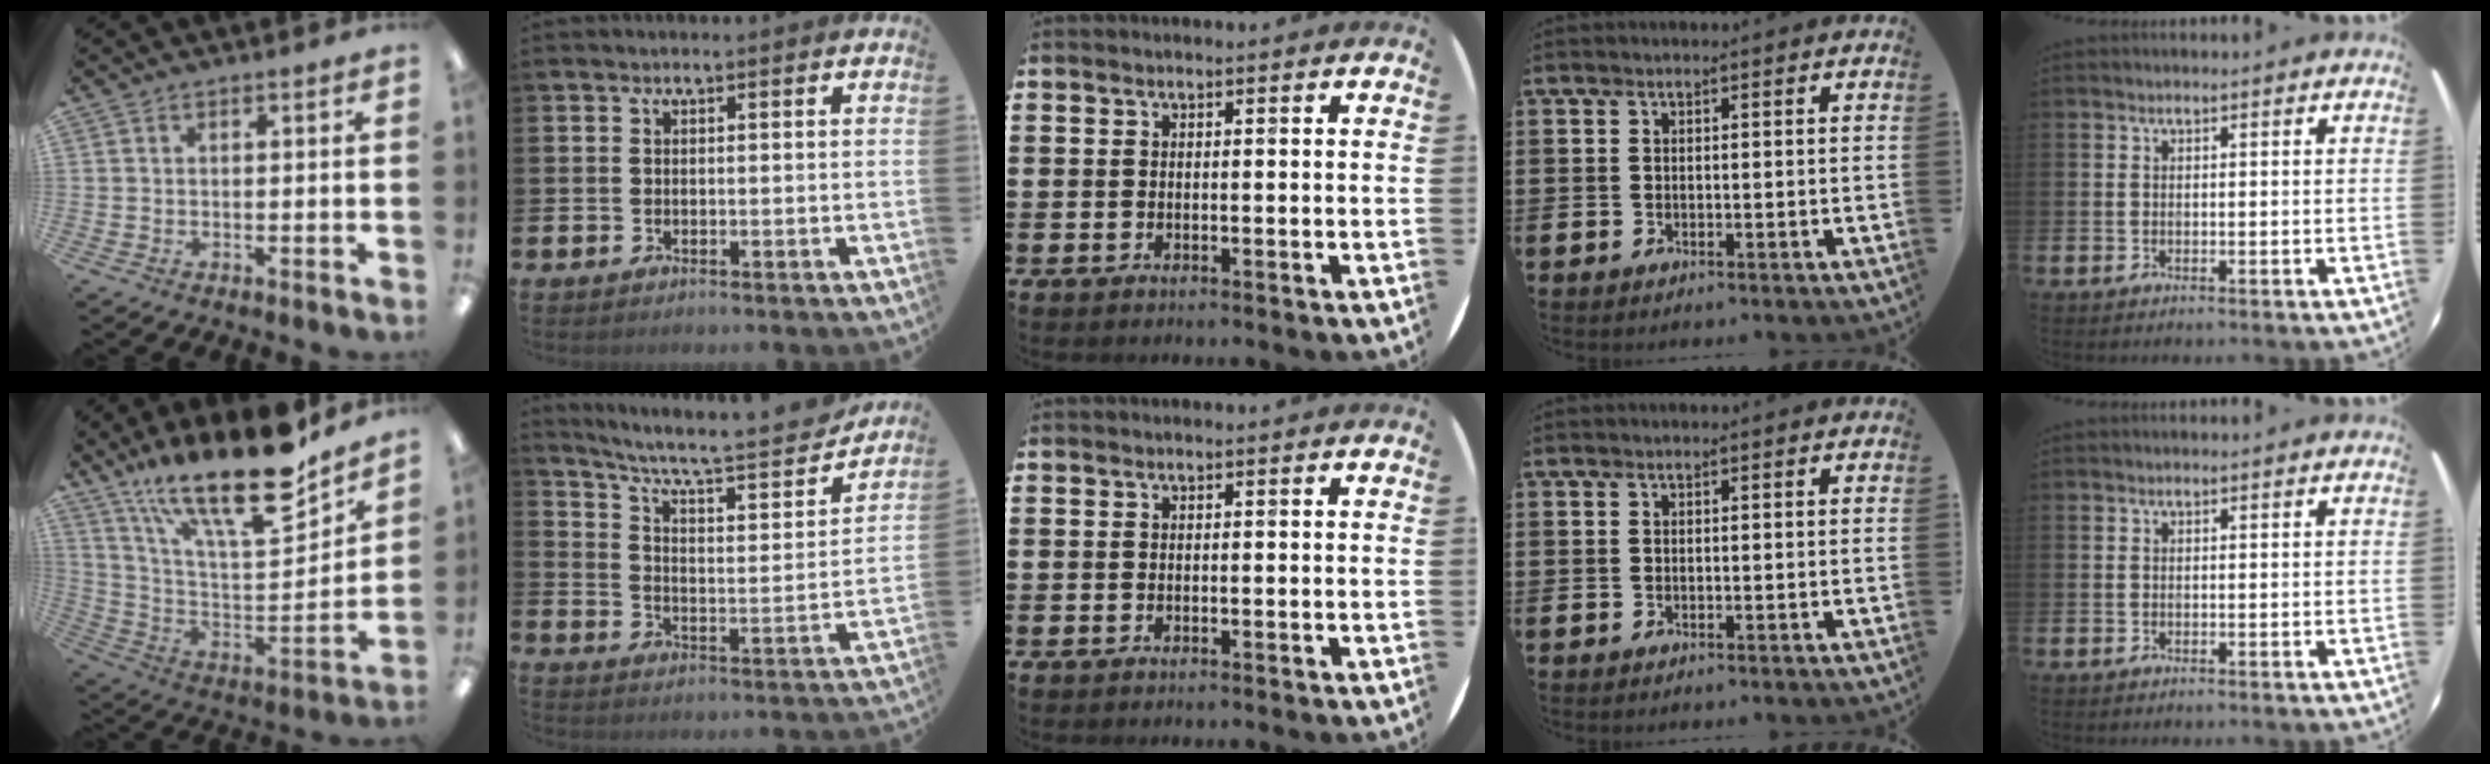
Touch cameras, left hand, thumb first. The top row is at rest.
{"thumb": {"total": 24.1, "force": [17.3, 6.8, 15.3], "torque": [-0.254, -0.118, 0.293]}, "index": {"total": 8.3, "force": [7.2, 1.5, 3.7], "torque": [-0.098, -0.052, 0.117]}}